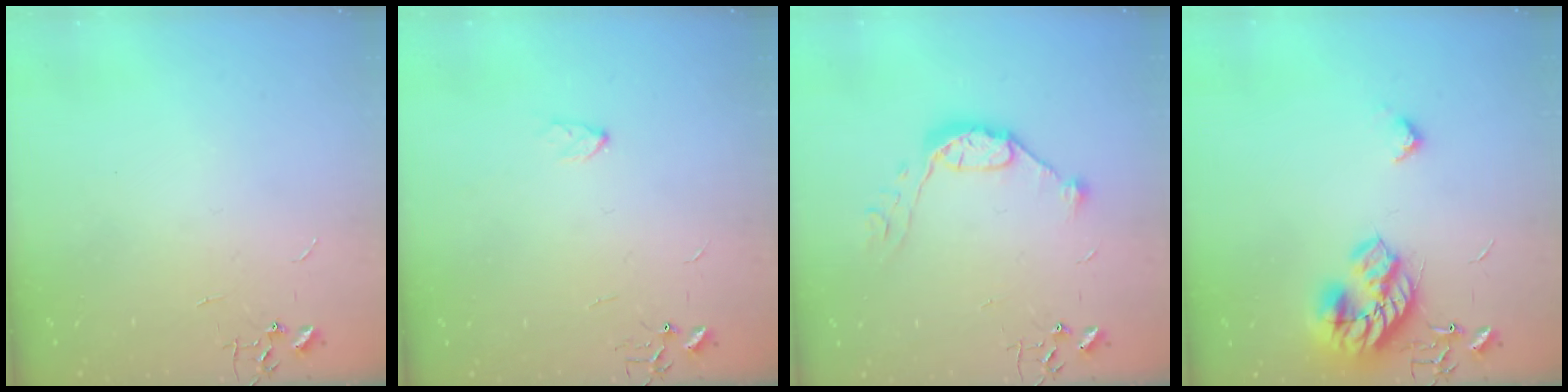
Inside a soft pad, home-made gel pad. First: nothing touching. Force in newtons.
{"total": 3.5, "press": 3.5, "slide": 0.5}
{"total": 10.2, "press": 10.2, "slide": 1.0}
{"total": 18.3, "press": 18.3, "slide": 0.7}